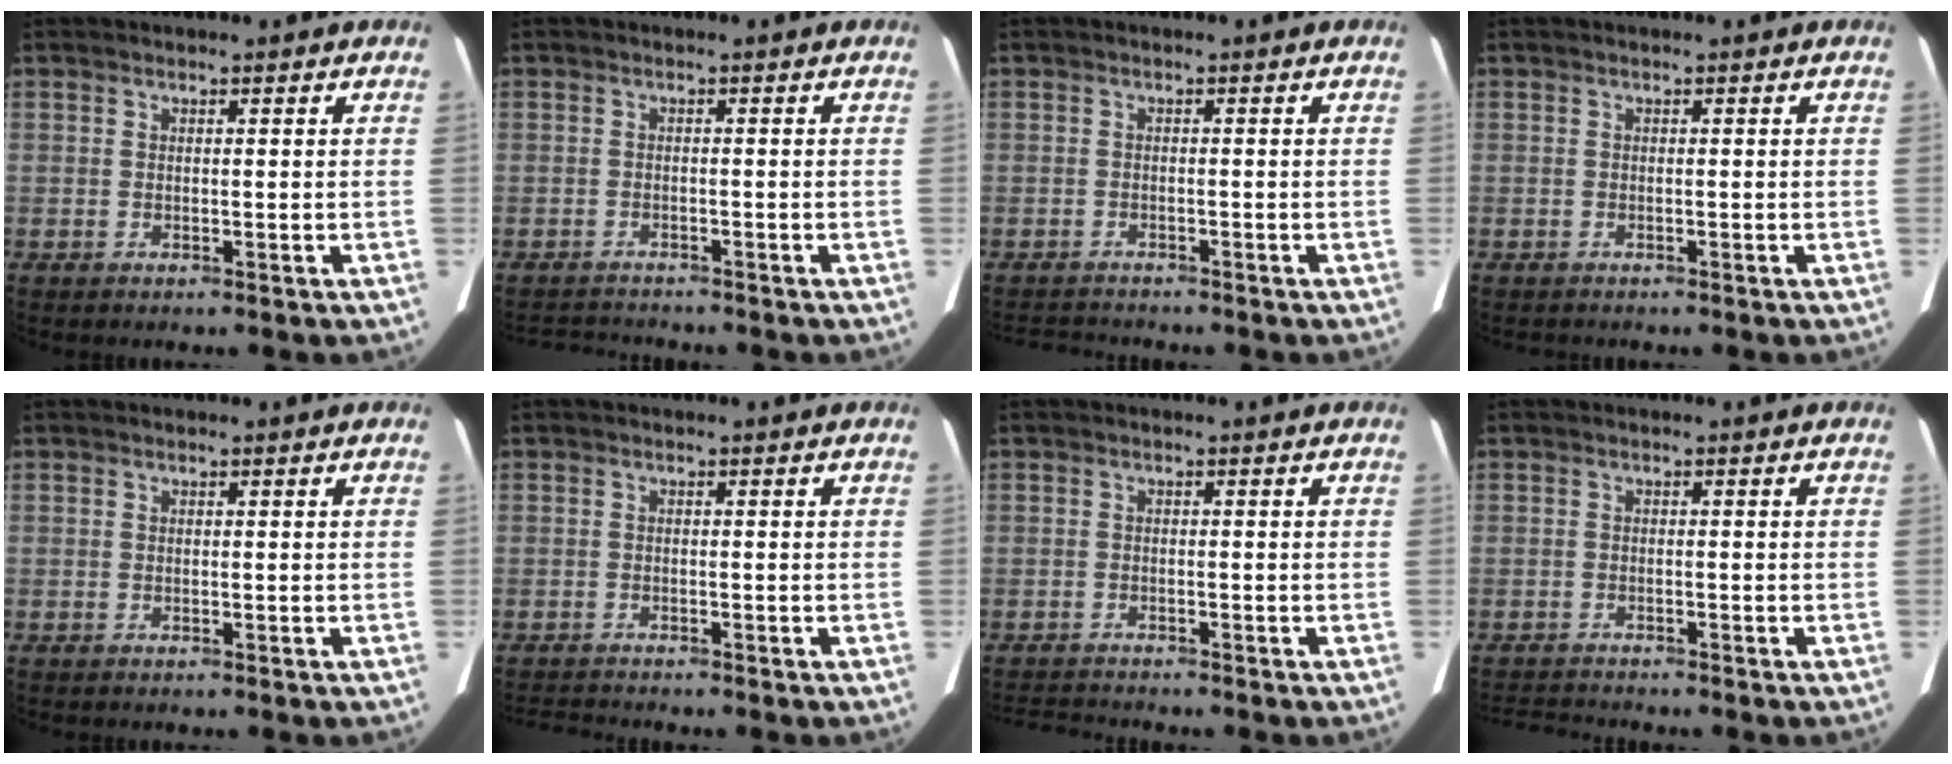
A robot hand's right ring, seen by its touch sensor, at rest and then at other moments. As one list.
[{"total": 4.1, "force": [-4.1, 0.3, 0.6], "torque": [-0.012, -0.011, -0.062]}, {"total": 4.0, "force": [-3.9, 0.6, 0.8], "torque": [-0.015, -0.009, -0.059]}, {"total": 0.7, "force": [-0.6, 0.2, 0.1], "torque": [-0.009, -0.002, -0.010]}, {"total": 0.0}, {"total": 2.0, "force": [-2.0, -0.3, 0.1], "torque": [-0.007, -0.013, -0.034]}, {"total": 2.9, "force": [-2.8, -0.4, 0.2], "torque": [-0.008, -0.017, -0.048]}, {"total": 2.9, "force": [-2.9, -0.3, 0.2], "torque": [-0.009, -0.017, -0.048]}]